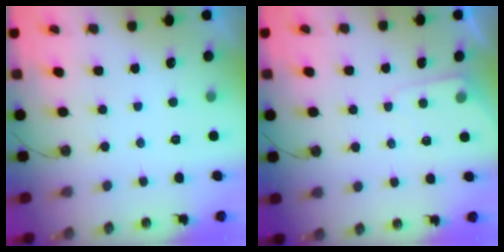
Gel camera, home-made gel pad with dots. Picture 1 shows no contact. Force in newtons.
{"total": 4.8, "press": 4.8, "slide": 0.7}